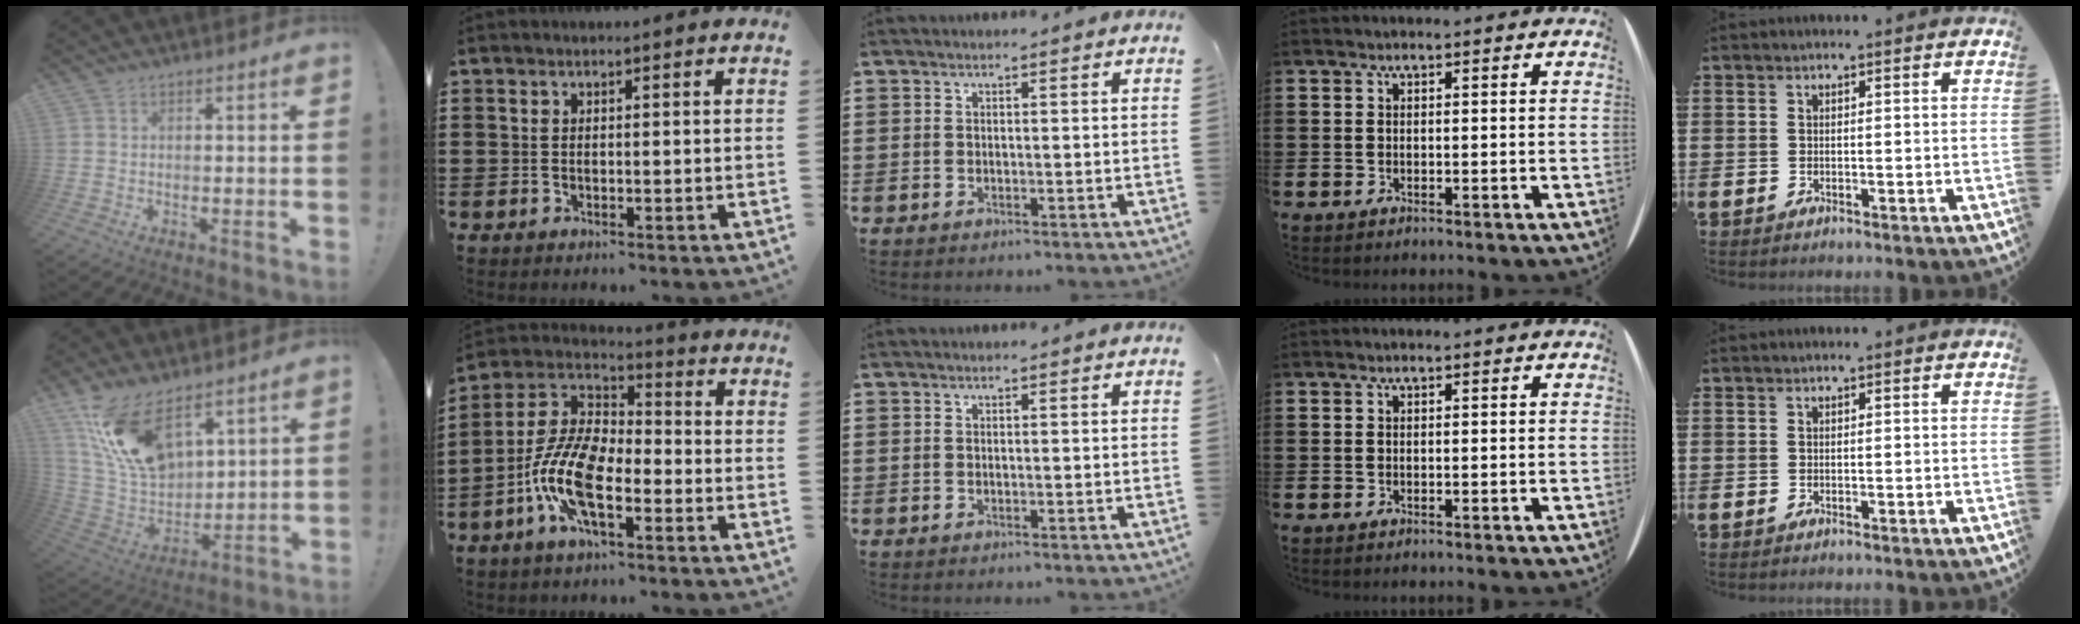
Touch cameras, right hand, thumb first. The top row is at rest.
{"thumb": {"total": 17.4, "force": [11.3, 8.6, 10.0], "torque": [-0.199, -0.071, 0.215]}, "index": {"total": 12.1, "force": [-4.7, 4.9, 10.0], "torque": [-0.251, -0.013, -0.099]}}